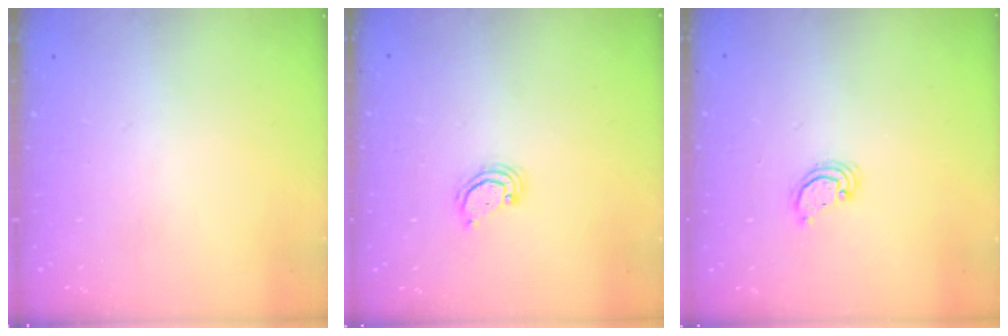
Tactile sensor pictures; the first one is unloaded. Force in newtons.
{"total": 3.3, "press": 3.3, "slide": 0.4}
{"total": 2.8, "press": 2.8, "slide": 0.2}